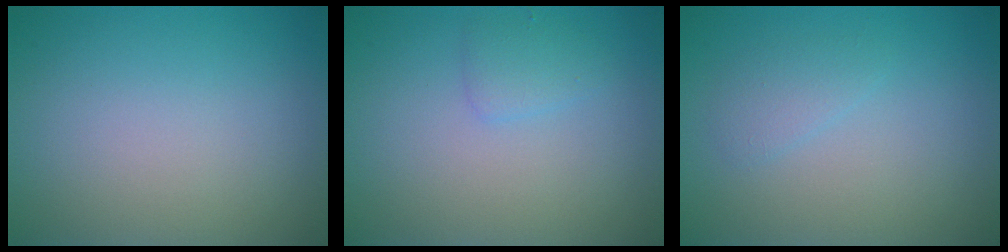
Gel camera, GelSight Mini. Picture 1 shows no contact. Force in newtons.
{"total": 1.3, "press": 1.3, "slide": 0.0}
{"total": 1.2, "press": 1.2, "slide": 0.1}